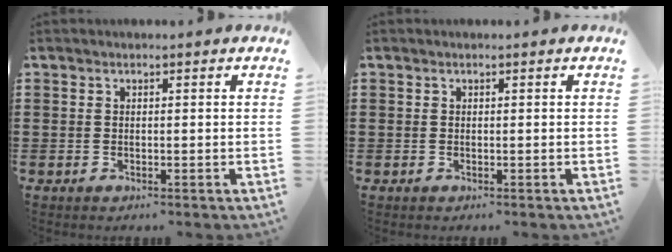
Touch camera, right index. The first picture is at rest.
{"total": 0.0}